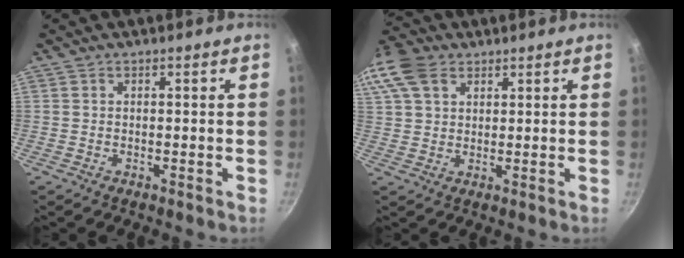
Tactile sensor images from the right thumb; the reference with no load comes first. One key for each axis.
{"total": 12.4, "fx": 5.7, "fy": 8.6, "fz": 6.9, "tx": -0.154, "ty": 0.022, "tz": 0.104}